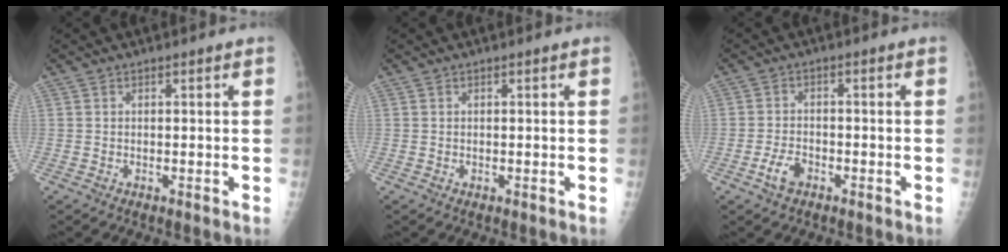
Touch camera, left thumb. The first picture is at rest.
{"total": 0.0}
{"total": 3.8, "force": [-2.1, 2.2, 2.2], "torque": [-0.040, 0.013, -0.037]}